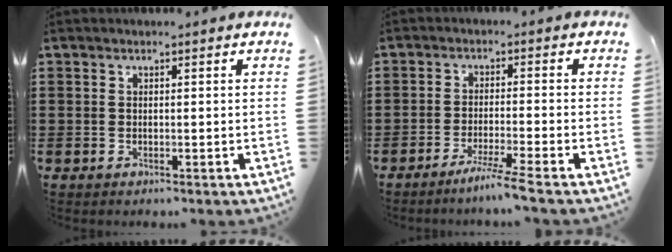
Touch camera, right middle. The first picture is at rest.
{"total": 4.0, "force": [-3.2, -0.9, 2.2], "torque": [-0.034, -0.012, -0.058]}